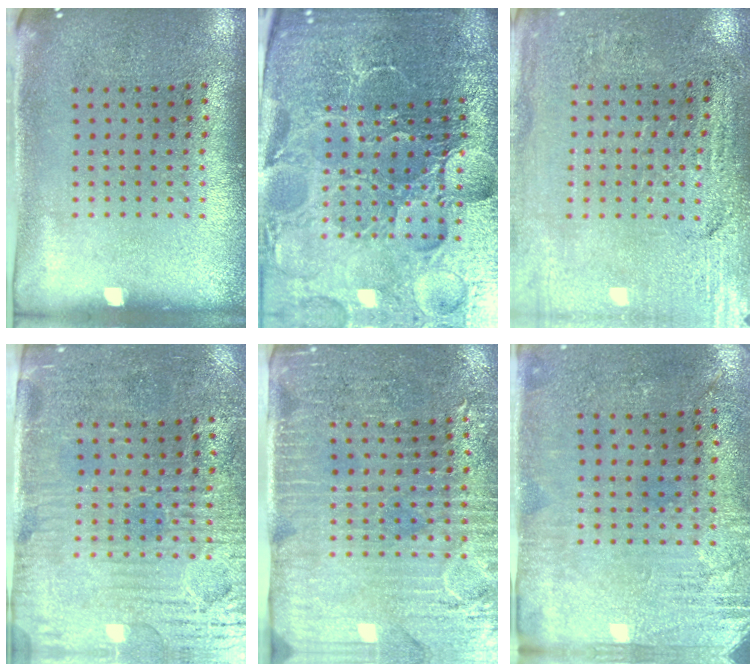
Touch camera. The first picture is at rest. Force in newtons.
{"total": 6.7, "press": 5.9, "slide": 3.2}
{"total": 3.1, "press": 3.0, "slide": 0.3}
{"total": 3.9, "press": 3.5, "slide": 1.5}
{"total": 3.6, "press": 3.3, "slide": 1.5}
{"total": 2.8, "press": 2.5, "slide": 1.4}